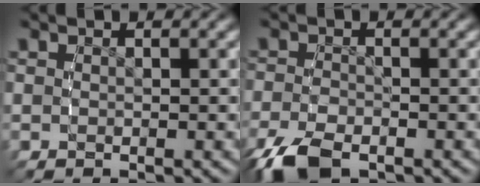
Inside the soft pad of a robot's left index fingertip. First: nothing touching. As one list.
[{"total": 3.1, "force": [-2.3, 1.2, 1.7], "torque": [-0.047, -0.014, -0.036]}]